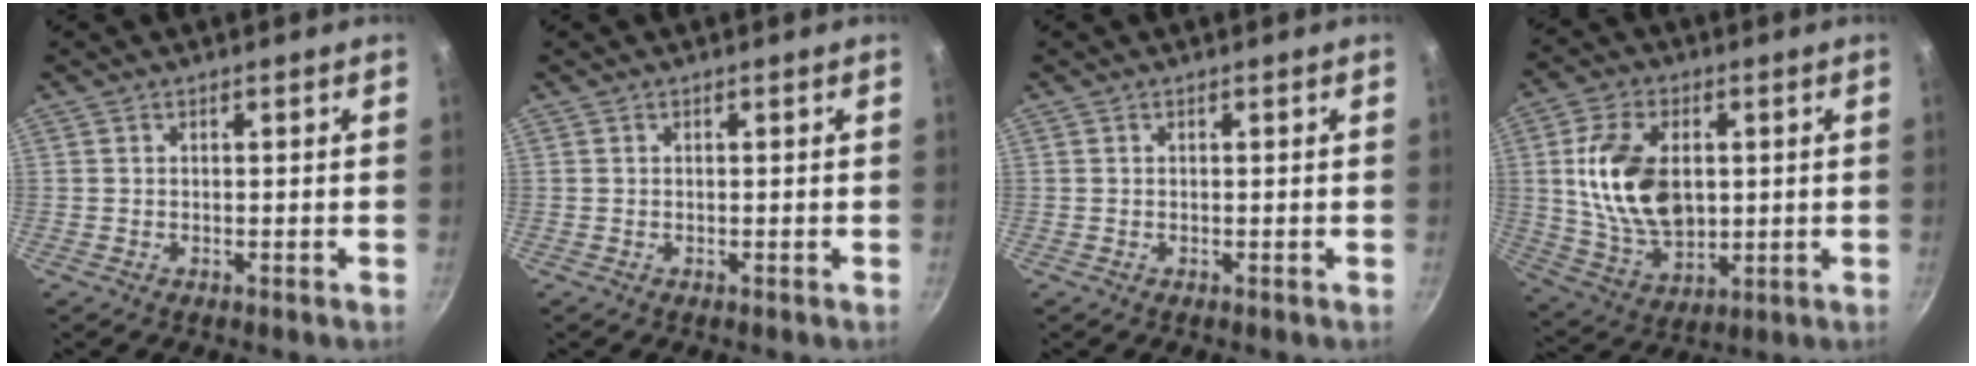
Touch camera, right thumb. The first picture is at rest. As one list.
[{"total": 0.0}, {"total": 0.0}, {"total": 16.4, "force": [2.0, 10.5, 12.4], "torque": [-0.210, -0.010, 0.046]}]